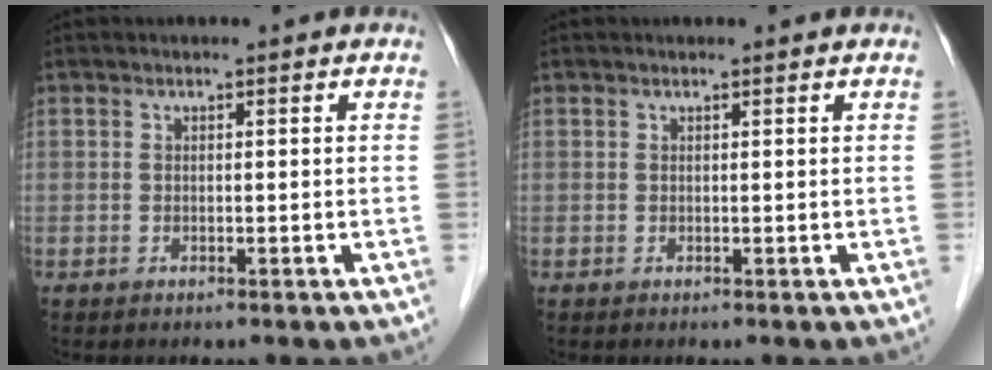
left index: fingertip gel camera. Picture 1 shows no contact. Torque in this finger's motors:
{"motor_torque": [-0.22, 0.16, 0.00, -0.01]}